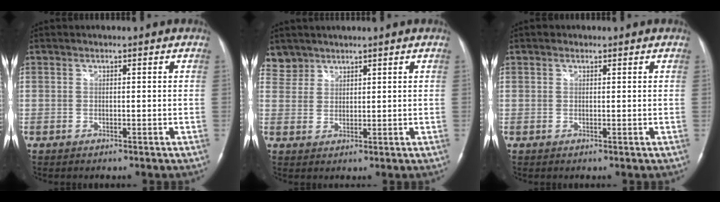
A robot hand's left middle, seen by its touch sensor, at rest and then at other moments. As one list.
[{"total": 3.5, "force": [2.9, 1.9, -0.6], "torque": [0.021, 0.007, 0.056]}, {"total": 0.8, "force": [0.5, 0.6, 0.2], "torque": [-0.007, 0.000, 0.006]}]